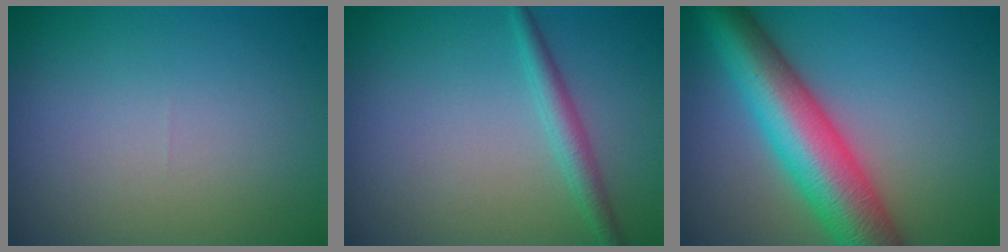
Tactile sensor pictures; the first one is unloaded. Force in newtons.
{"total": 2.1, "press": 2.1, "slide": 0.1}
{"total": 9.9, "press": 9.9, "slide": 0.3}